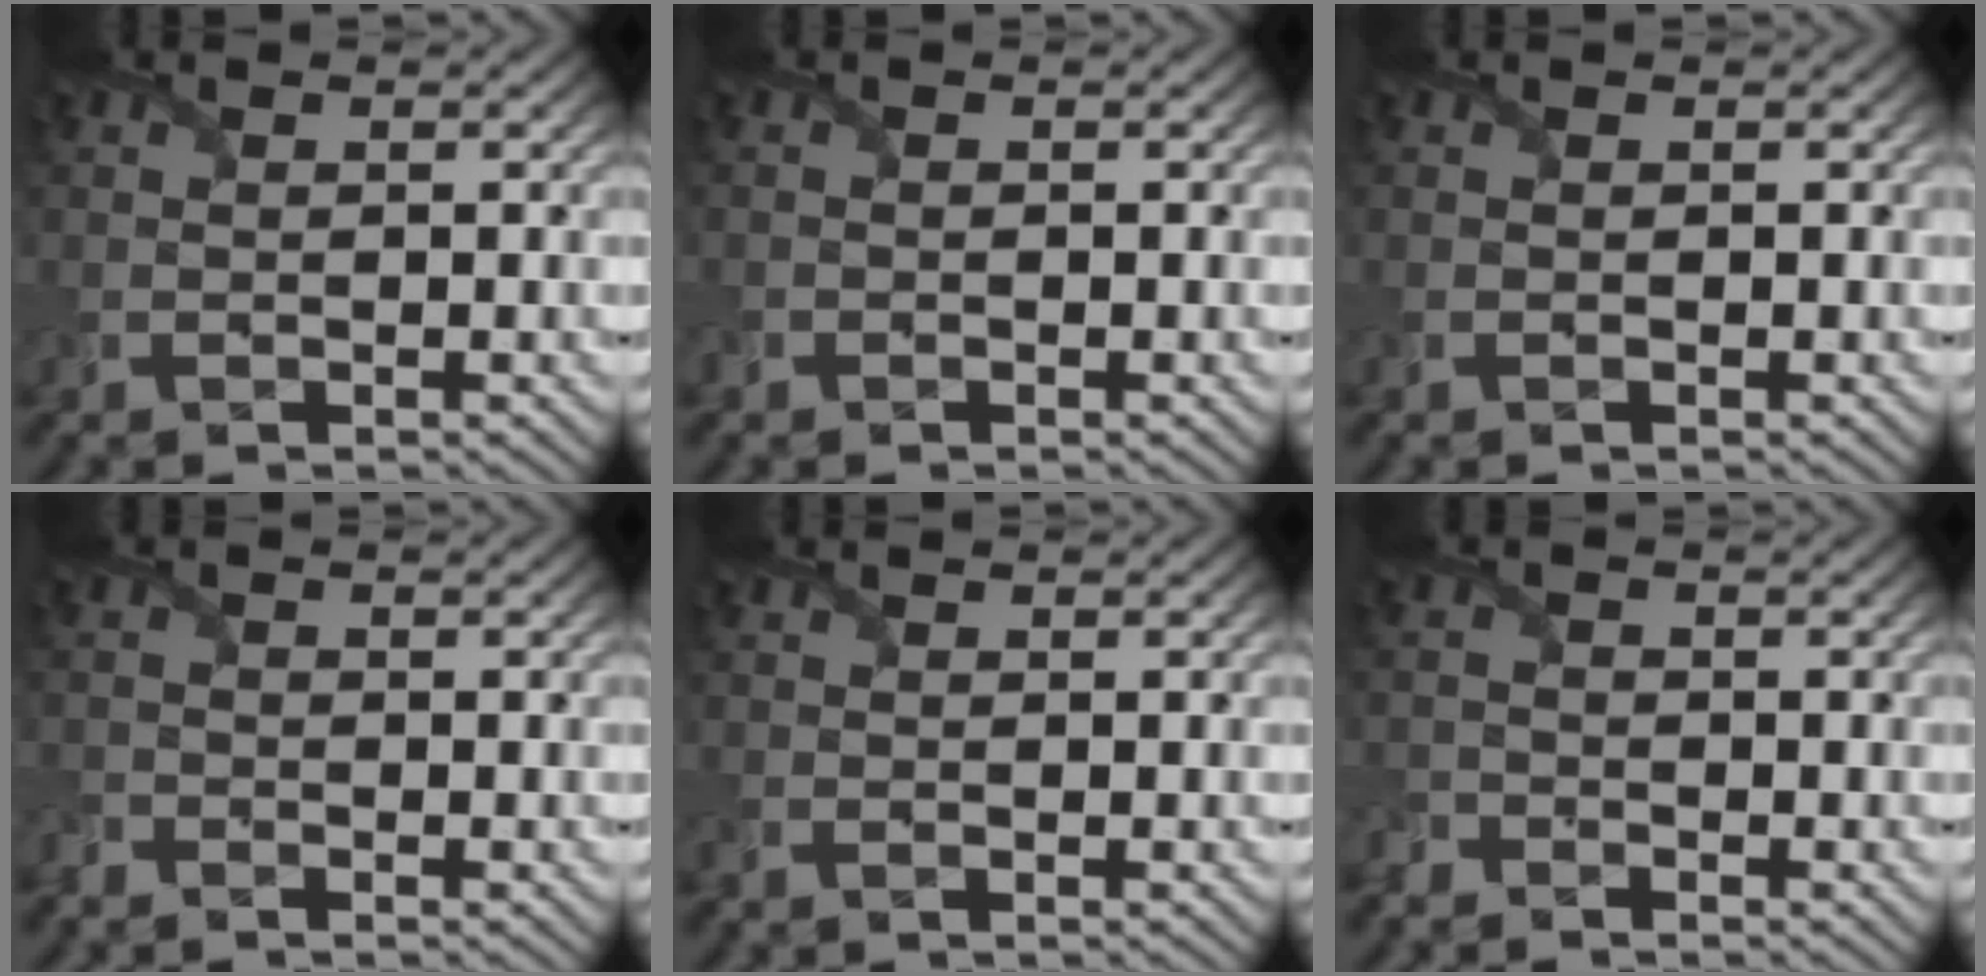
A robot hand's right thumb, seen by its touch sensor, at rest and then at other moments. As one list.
[{"total": 0.6, "force": [-0.4, 0.4, 0.0], "torque": [-0.001, -0.003, -0.008]}, {"total": 0.0}, {"total": 1.3, "force": [-1.2, 0.3, 0.1], "torque": [-0.008, -0.005, -0.035]}, {"total": 0.7, "force": [-0.6, 0.2, 0.2], "torque": [-0.009, -0.006, -0.014]}, {"total": 1.7, "force": [-1.6, 0.5, 0.2], "torque": [-0.007, -0.004, -0.044]}]